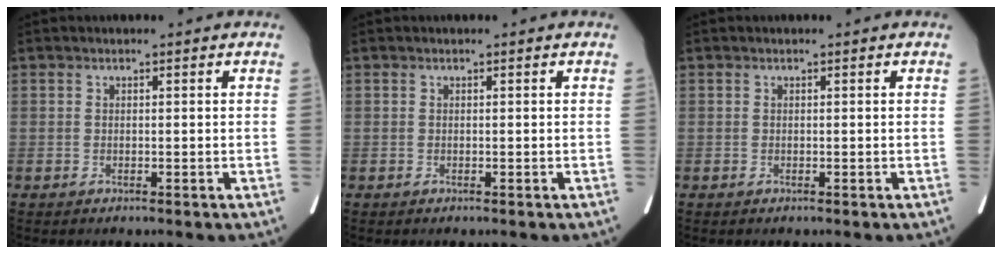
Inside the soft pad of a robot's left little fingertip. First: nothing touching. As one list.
[{"total": 0.0}, {"total": 0.0}]